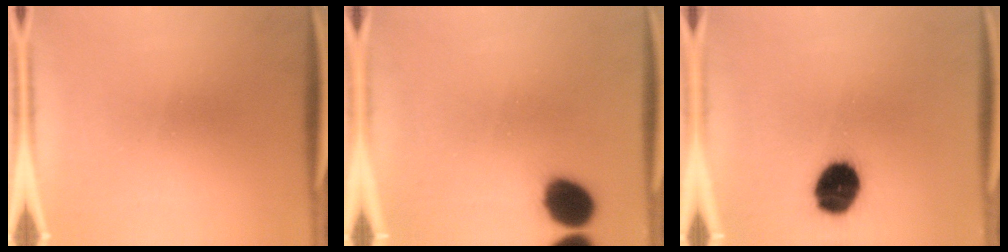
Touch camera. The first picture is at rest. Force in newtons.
{"total": 10.5}
{"total": 11.9}